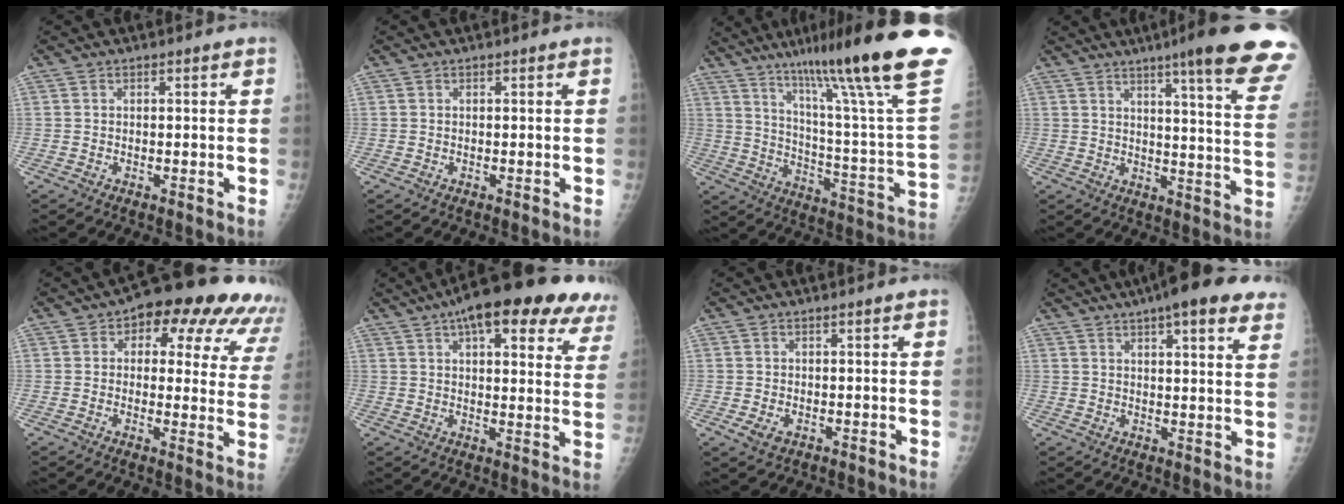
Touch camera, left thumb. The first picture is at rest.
{"total": 0.0}
{"total": 32.0, "force": [20.7, 2.4, 24.3], "torque": [-0.307, -0.085, 0.310]}
{"total": 21.2, "force": [15.0, 1.2, 15.0], "torque": [-0.180, -0.081, 0.181]}
{"total": 18.1, "force": [10.4, 8.9, 11.9], "torque": [-0.097, -0.013, 0.107]}
{"total": 25.1, "force": [16.0, 8.3, 17.4], "torque": [-0.219, -0.007, 0.196]}
{"total": 2.3, "force": [0.0, 1.3, 1.9], "torque": [-0.031, -0.002, 0.006]}
{"total": 17.6, "force": [12.1, 3.8, 12.2], "torque": [-0.153, -0.012, 0.145]}